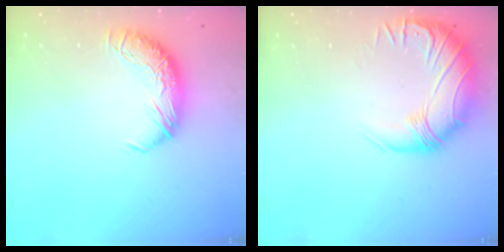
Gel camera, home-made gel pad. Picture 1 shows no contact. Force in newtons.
{"total": 2.9, "press": 0.4, "slide": 2.9}